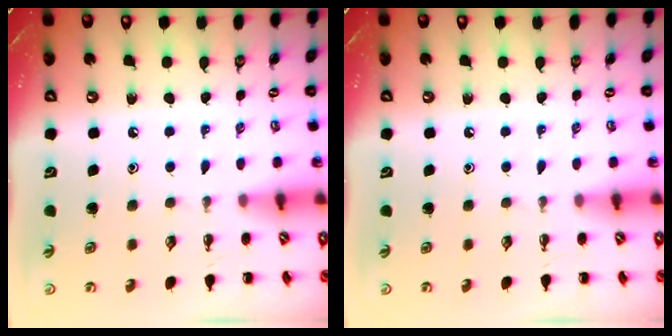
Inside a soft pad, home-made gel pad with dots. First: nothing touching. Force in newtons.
{"total": 0.0}